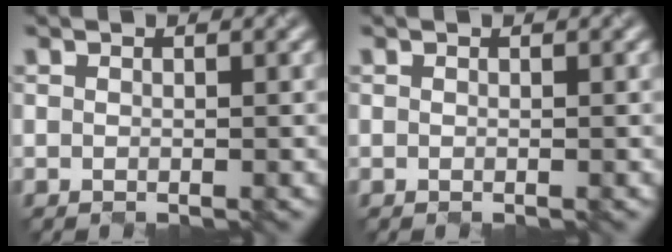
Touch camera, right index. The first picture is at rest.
{"total": 0.0}